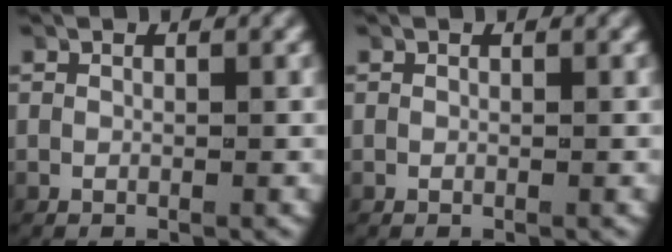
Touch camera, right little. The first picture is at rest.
{"total": 0.0}